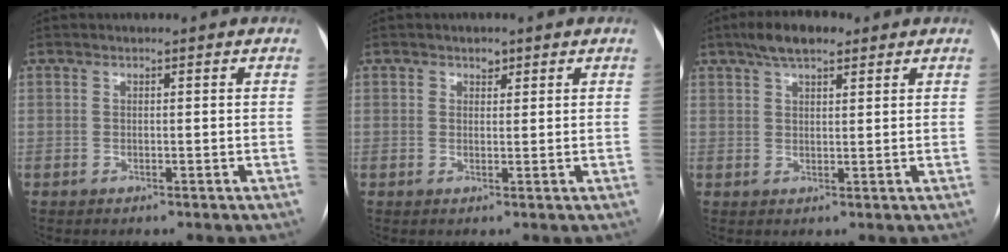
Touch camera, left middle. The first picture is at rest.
{"total": 1.4, "force": [0.9, 0.9, 0.5], "torque": [-0.005, -0.003, 0.012]}
{"total": 6.0, "force": [4.1, 2.1, 3.9], "torque": [-0.072, 0.021, 0.069]}